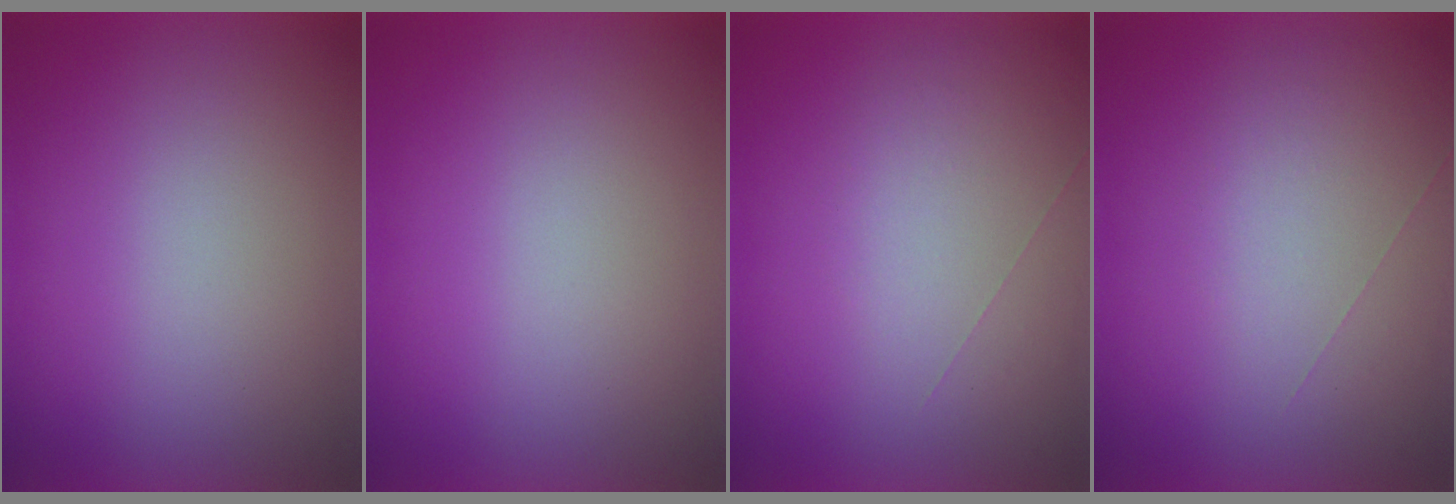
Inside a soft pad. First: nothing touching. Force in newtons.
{"total": 0.0}
{"total": 1.0}
{"total": 1.0}